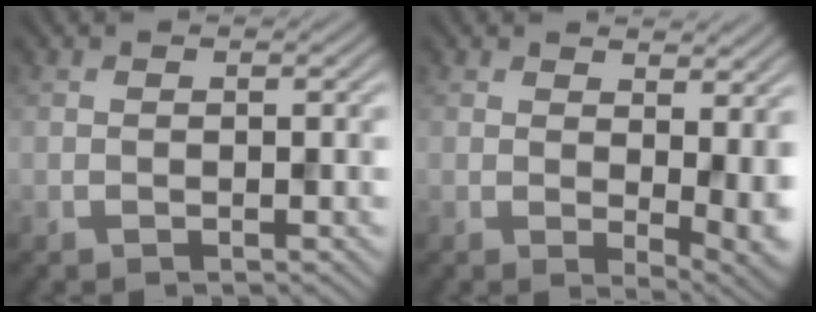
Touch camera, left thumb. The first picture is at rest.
{"total": 5.6, "force": [1.7, 2.1, 4.9], "torque": [-0.070, -0.006, 0.031]}